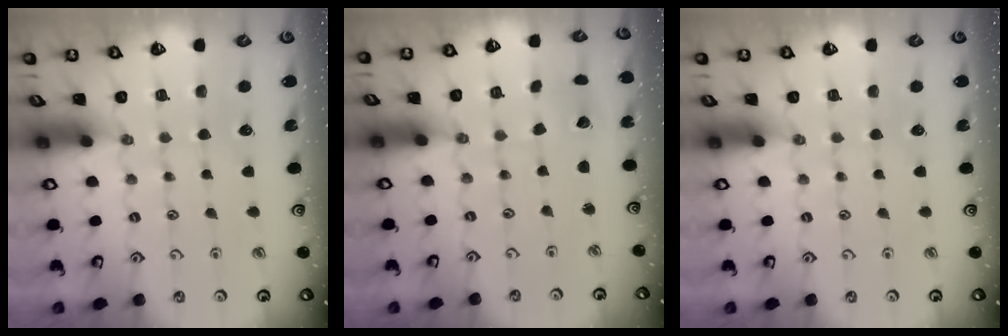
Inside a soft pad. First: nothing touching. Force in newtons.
{"total": 2.5, "press": 2.5, "slide": 0.2}
{"total": 0.0}